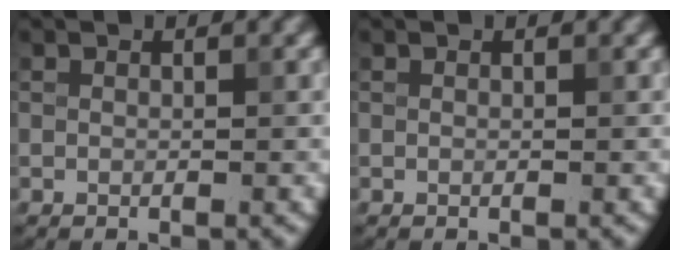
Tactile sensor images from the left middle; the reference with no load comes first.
{"total": 0.0}